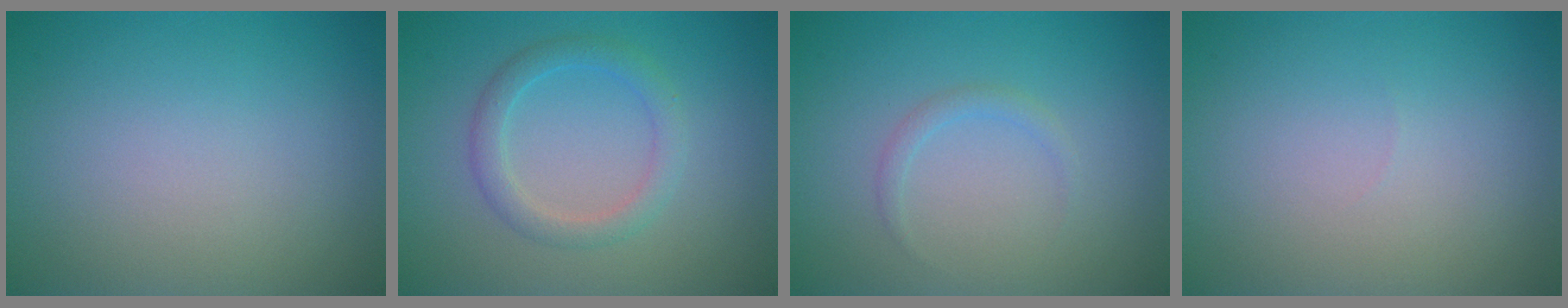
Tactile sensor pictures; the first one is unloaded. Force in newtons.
{"total": 2.4, "press": 2.4, "slide": 0.1}
{"total": 1.0, "press": 1.0, "slide": 0.0}
{"total": 0.0}